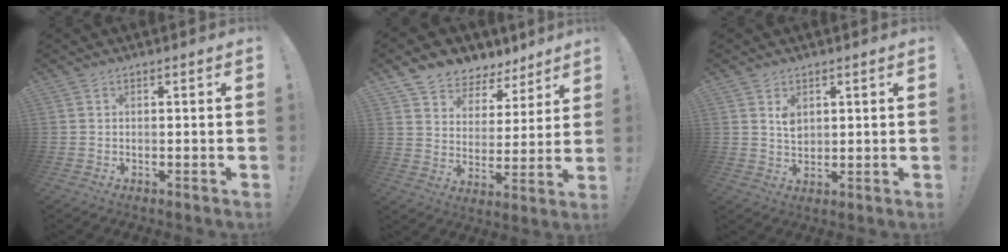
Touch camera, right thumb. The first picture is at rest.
{"total": 7.7, "force": [6.0, 4.7, 1.3], "torque": [-0.027, -0.056, 0.117]}
{"total": 3.6, "force": [2.0, 2.2, 2.0], "torque": [-0.025, -0.012, 0.032]}